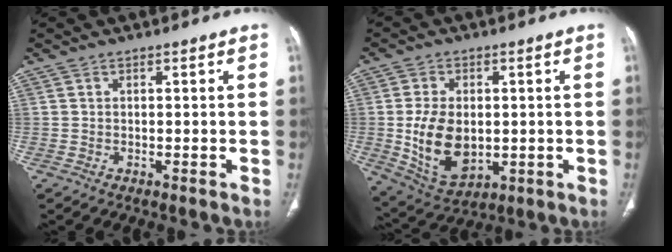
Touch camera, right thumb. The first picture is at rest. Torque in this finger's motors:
{"motor_torque": [-0.55, 1.04, 0.46, 0.69, 0.33]}